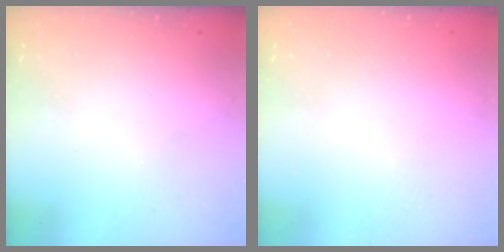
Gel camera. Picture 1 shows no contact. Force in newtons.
{"total": 0.9, "press": 0.9, "slide": 0.1}